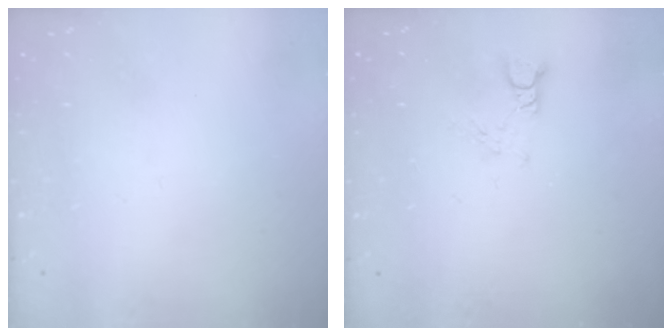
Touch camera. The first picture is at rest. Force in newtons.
{"total": 3.3, "press": 3.3, "slide": 0.2}